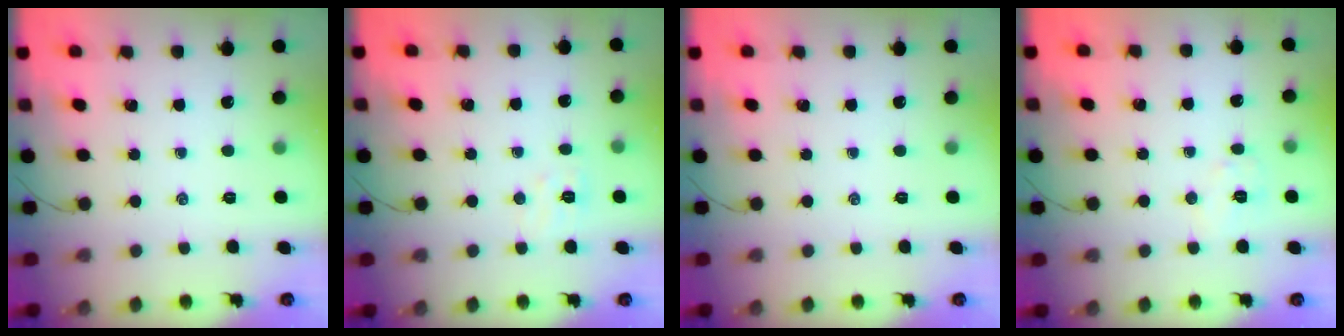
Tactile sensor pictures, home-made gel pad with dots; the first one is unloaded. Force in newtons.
{"total": 5.0, "press": 4.9, "slide": 1.0}
{"total": 0.0}
{"total": 4.5, "press": 4.4, "slide": 0.7}